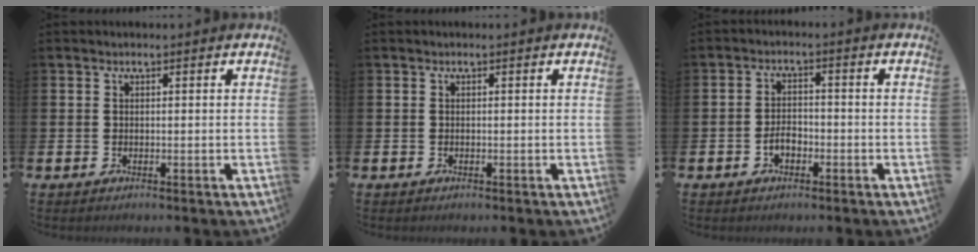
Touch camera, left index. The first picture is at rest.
{"total": 0.0}
{"total": 2.5, "force": [-1.2, 1.5, 1.6], "torque": [-0.022, 0.000, -0.027]}